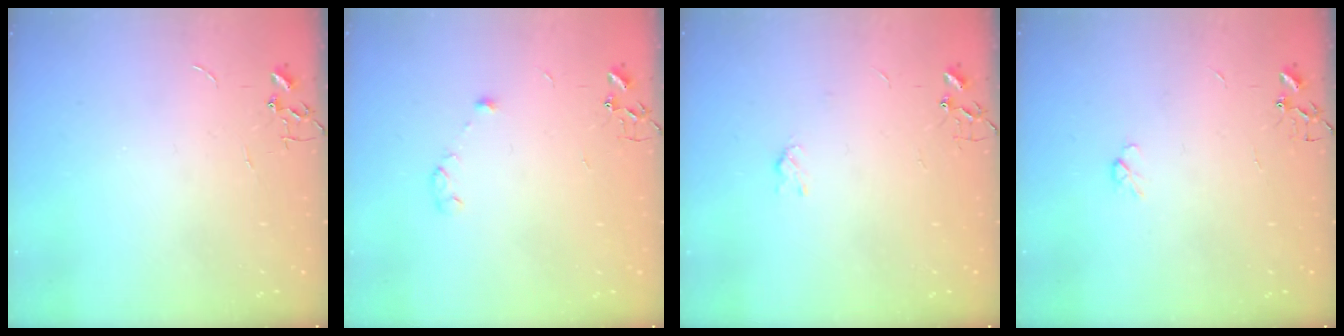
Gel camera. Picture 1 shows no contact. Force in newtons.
{"total": 3.4, "press": 3.4, "slide": 0.6}
{"total": 3.2, "press": 3.1, "slide": 0.7}
{"total": 3.5, "press": 3.5, "slide": 0.7}